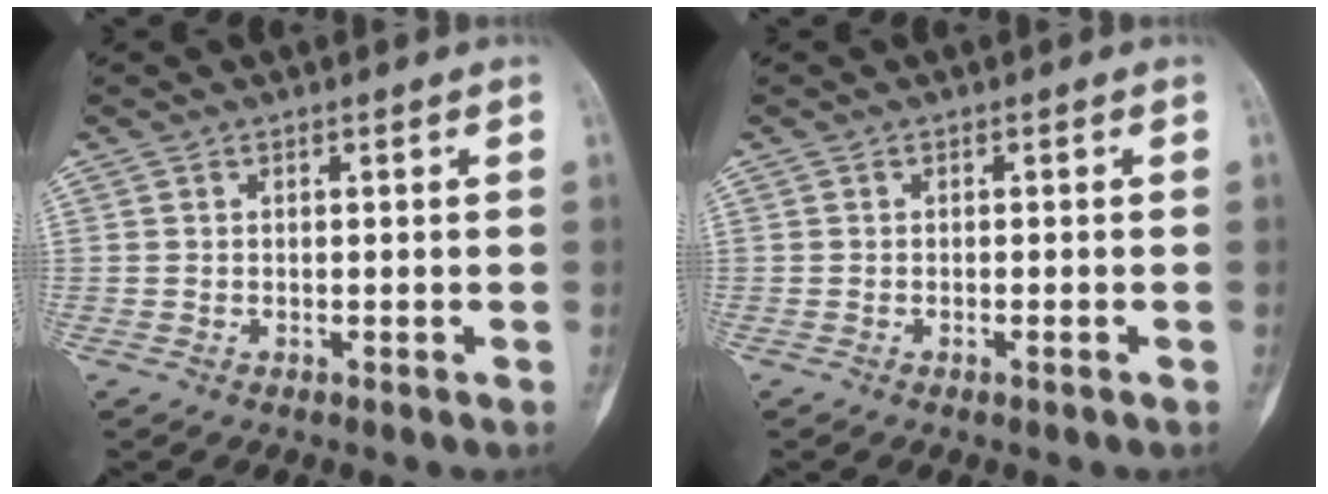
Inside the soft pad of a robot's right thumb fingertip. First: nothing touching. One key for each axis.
{"total": 0.8, "fx": -0.4, "fy": 0.1, "fz": 0.6, "tx": -0.012, "ty": 0.001, "tz": -0.006}